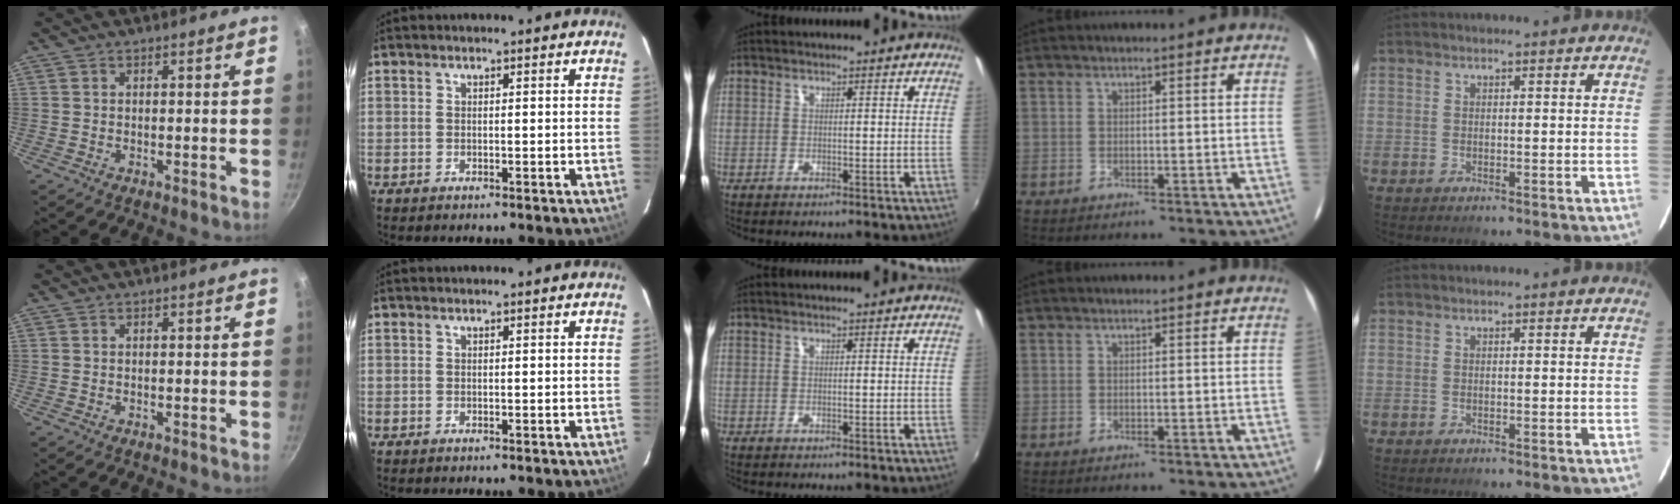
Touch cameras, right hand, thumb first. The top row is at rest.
{}